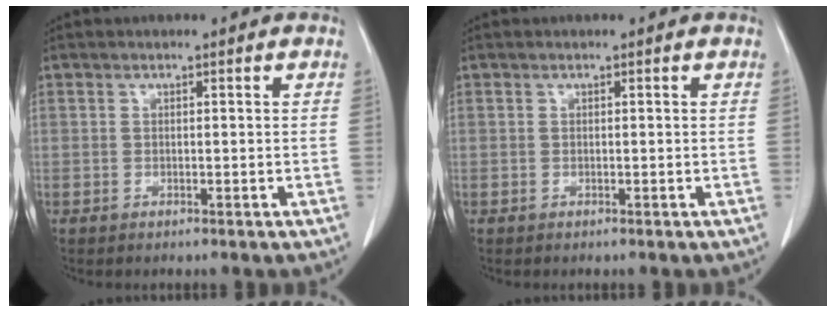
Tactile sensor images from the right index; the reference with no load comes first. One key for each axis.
{"total": 0.0}